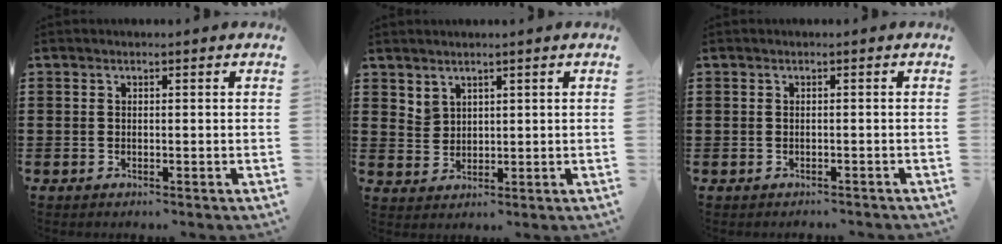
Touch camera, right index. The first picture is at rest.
{"total": 2.7, "force": [2.3, 1.4, 0.1], "torque": [-0.008, 0.003, 0.046]}
{"total": 0.6, "force": [-0.6, 0.3, -0.1], "torque": [0.001, 0.002, -0.013]}